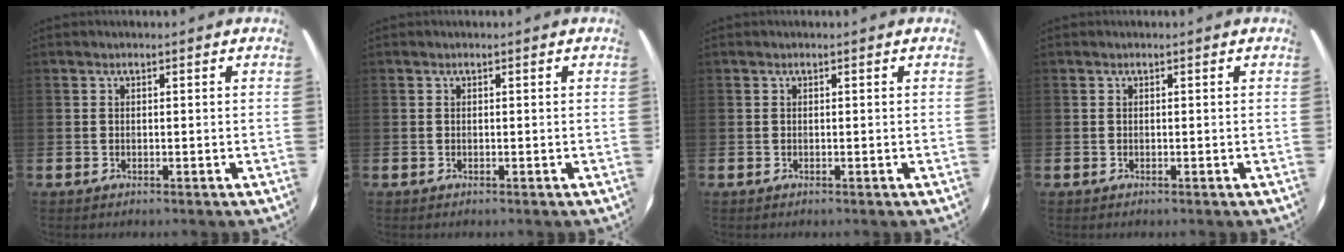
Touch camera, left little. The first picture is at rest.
{"total": 0.0}
{"total": 0.0}
{"total": 0.0}